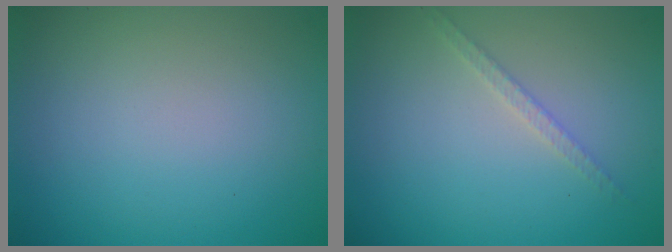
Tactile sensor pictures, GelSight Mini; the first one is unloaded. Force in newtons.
{"total": 1.3, "press": 1.3, "slide": 0.2}